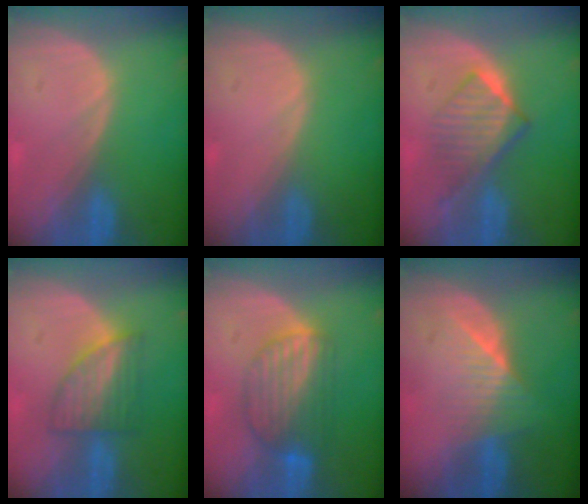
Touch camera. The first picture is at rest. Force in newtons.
{"total": 0.0}
{"total": 6.6, "press": 6.2, "slide": 2.4}
{"total": 5.9, "press": 5.9, "slide": 0.4}
{"total": 7.1, "press": 7.0, "slide": 1.3}
{"total": 6.3, "press": 5.9, "slide": 2.4}